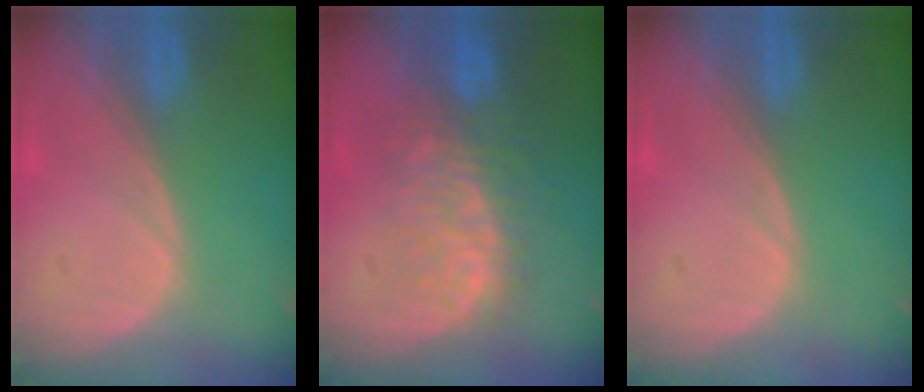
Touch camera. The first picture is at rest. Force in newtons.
{"total": 9.1, "press": 8.0, "slide": 4.5}
{"total": 0.0}